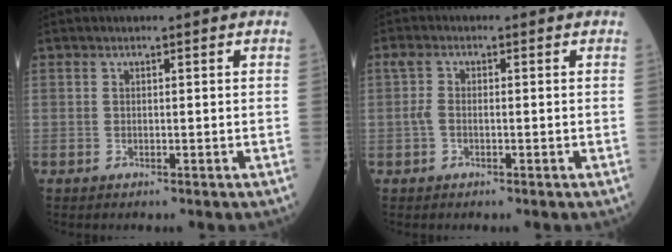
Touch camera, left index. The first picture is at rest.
{"total": 2.0, "force": [-0.2, 1.0, 1.7], "torque": [-0.046, 0.005, -0.003]}